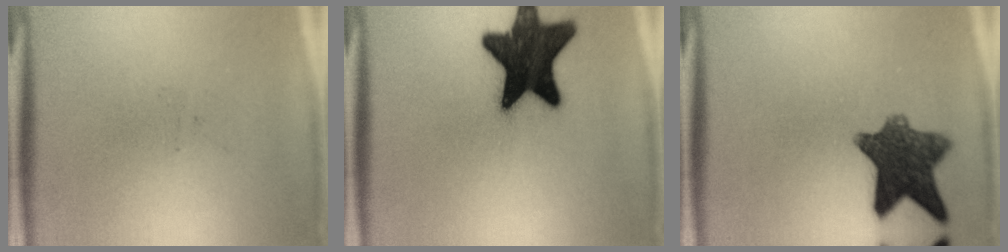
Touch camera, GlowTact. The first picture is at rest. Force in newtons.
{"total": 17.2}
{"total": 10.1}